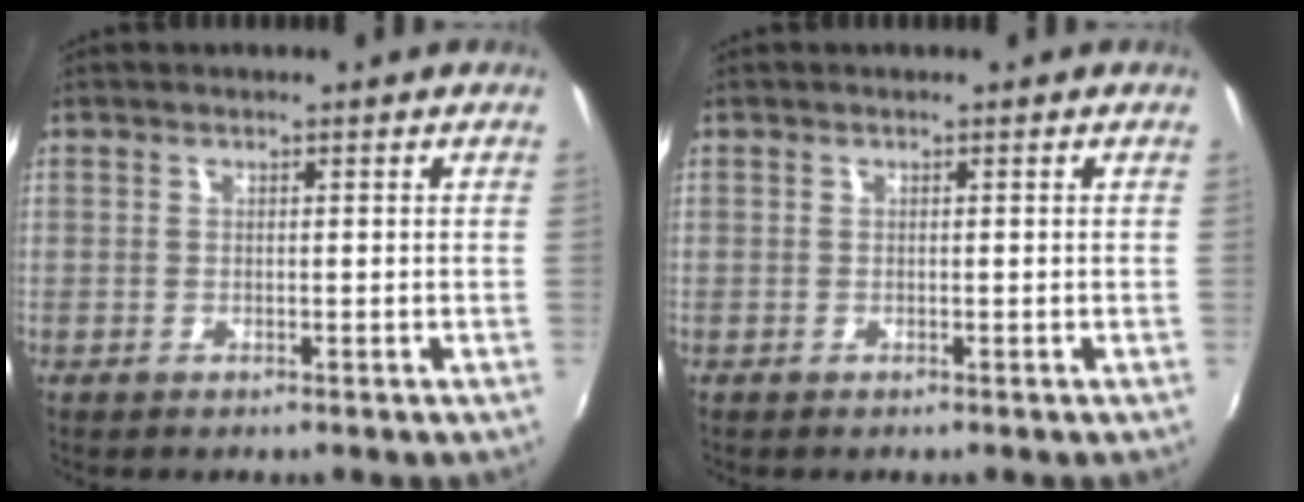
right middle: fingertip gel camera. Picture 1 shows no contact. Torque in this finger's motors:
{"motor_torque": [0.24, -0.12, 0.08, 0.00]}